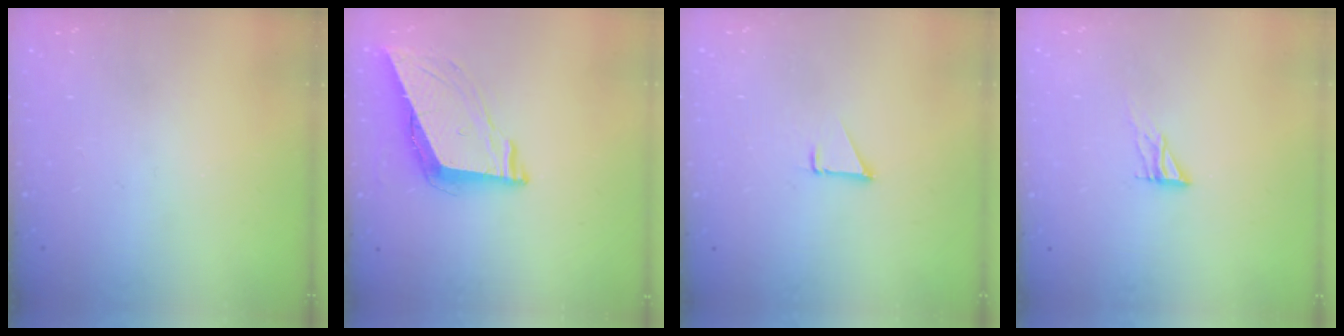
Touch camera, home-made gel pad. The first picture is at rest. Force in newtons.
{"total": 9.0, "press": 8.6, "slide": 2.9}
{"total": 1.3, "press": 1.3, "slide": 0.1}
{"total": 6.3, "press": 6.3, "slide": 0.6}